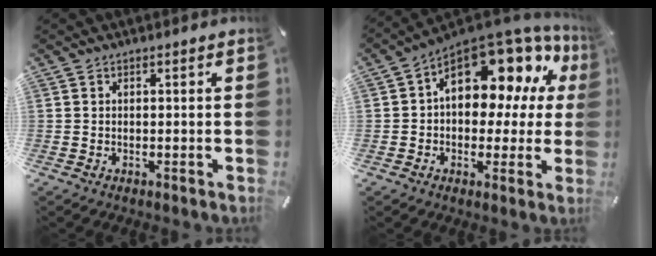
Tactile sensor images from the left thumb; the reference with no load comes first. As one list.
[{"total": 16.8, "force": [7.9, 10.0, 11.0], "torque": [-0.140, -0.068, 0.133]}]